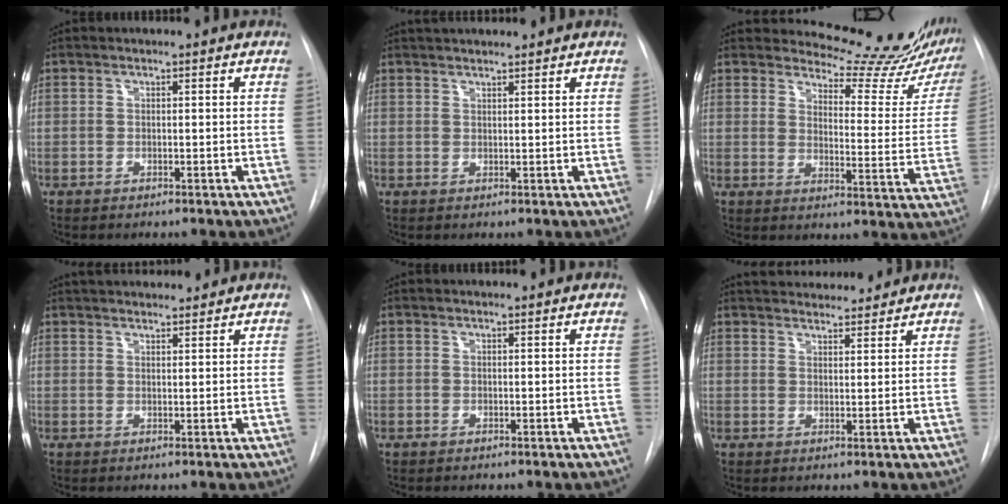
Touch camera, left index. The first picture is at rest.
{"total": 5.5, "force": [5.0, 0.4, 2.1], "torque": [-0.029, 0.030, 0.074]}
{"total": 17.1, "force": [16.6, 2.1, 3.5], "torque": [-0.035, -0.107, 0.180]}
{"total": 8.0, "force": [7.3, 1.4, 2.8], "torque": [-0.039, 0.027, 0.105]}
{"total": 0.8, "force": [0.8, 0.1, 0.1], "torque": [-0.008, 0.009, 0.012]}
{"total": 10.5, "force": [9.8, 2.0, 3.1], "torque": [-0.041, 0.015, 0.138]}